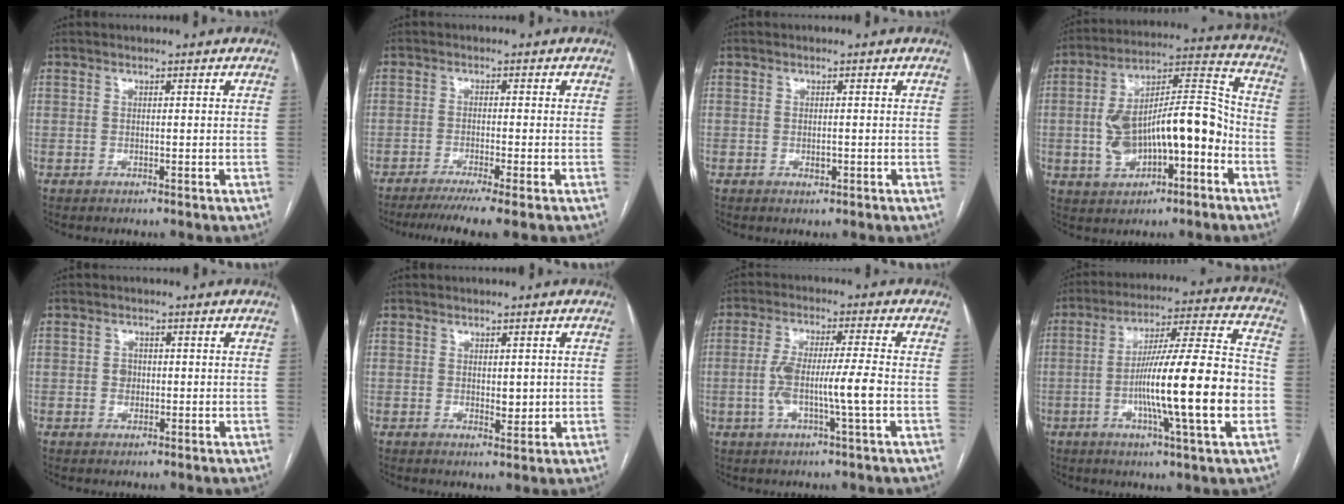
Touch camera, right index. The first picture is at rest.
{"total": 7.5, "force": [-5.7, -0.7, 4.8], "torque": [-0.068, -0.017, -0.088]}
{"total": 1.1, "force": [-0.2, 0.6, 0.9], "torque": [-0.016, -0.001, -0.002]}
{"total": 16.1, "force": [-3.7, 6.0, 14.5], "torque": [-0.255, 0.032, -0.055]}
{"total": 1.9, "force": [0.0, 1.7, 1.0], "torque": [-0.013, 0.003, 0.000]}
{"total": 2.7, "force": [0.2, 1.4, 2.3], "torque": [-0.032, -0.006, 0.007]}
{"total": 8.4, "force": [-1.7, 0.2, 8.3], "torque": [-0.164, 0.008, -0.031]}
{"total": 19.7, "force": [-4.1, 0.4, 19.2], "torque": [-0.310, 0.004, -0.068]}